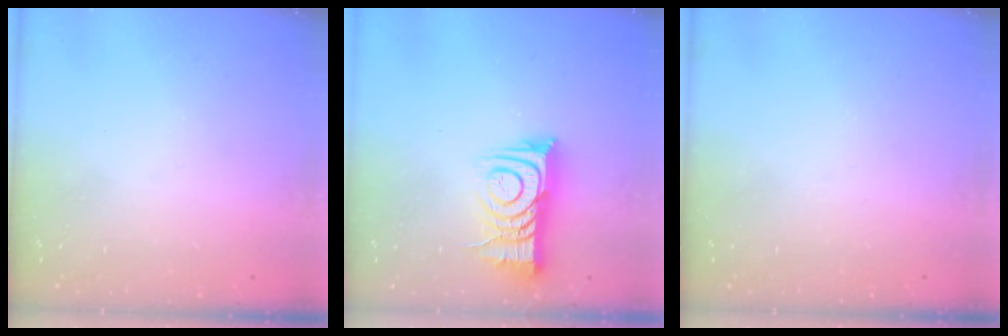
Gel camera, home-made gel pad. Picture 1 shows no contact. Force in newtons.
{"total": 10.9, "press": 10.8, "slide": 1.2}
{"total": 0.0}